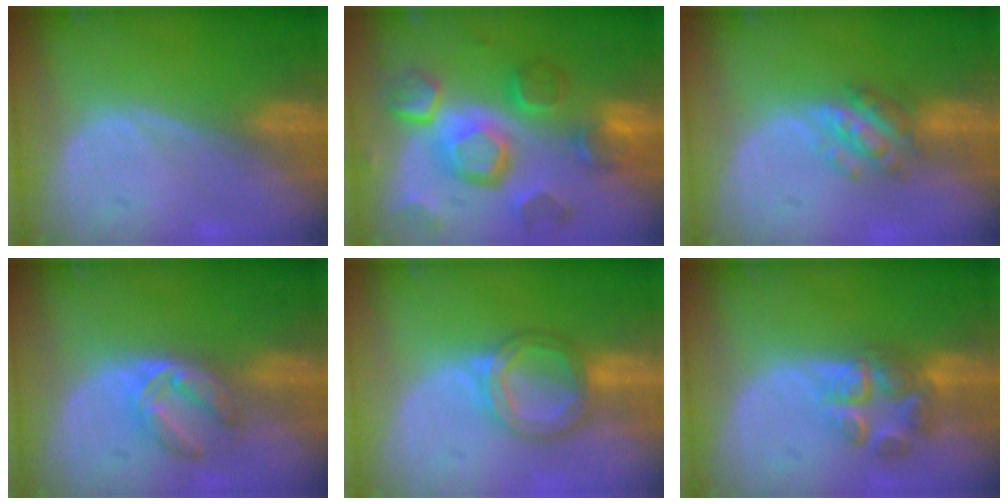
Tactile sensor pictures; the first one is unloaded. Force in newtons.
{"total": 12.3, "press": 10.7, "slide": 6.0}
{"total": 5.7, "press": 5.1, "slide": 2.6}
{"total": 5.6, "press": 5.4, "slide": 1.4}
{"total": 6.0, "press": 5.4, "slide": 2.5}
{"total": 7.0, "press": 5.9, "slide": 3.7}